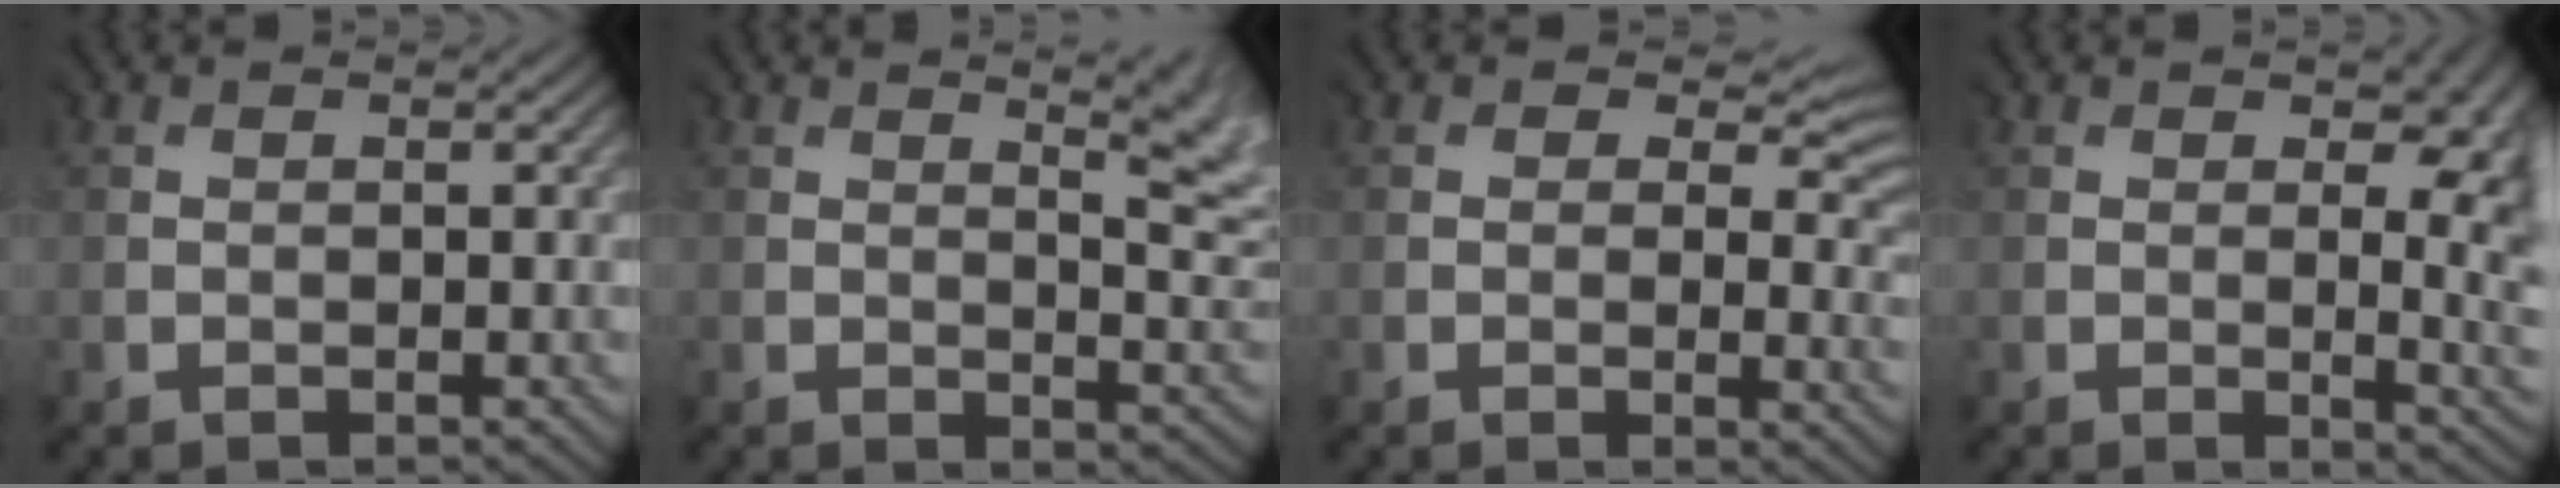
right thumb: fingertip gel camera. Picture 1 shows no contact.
{"total": 6.5, "force": [3.1, 1.8, 5.4], "torque": [-0.056, 0.011, 0.039]}
{"total": 6.2, "force": [2.1, 3.5, 4.6], "torque": [-0.060, -0.006, 0.031]}
{"total": 9.4, "force": [1.0, 5.0, 7.8], "torque": [-0.077, 0.000, 0.021]}